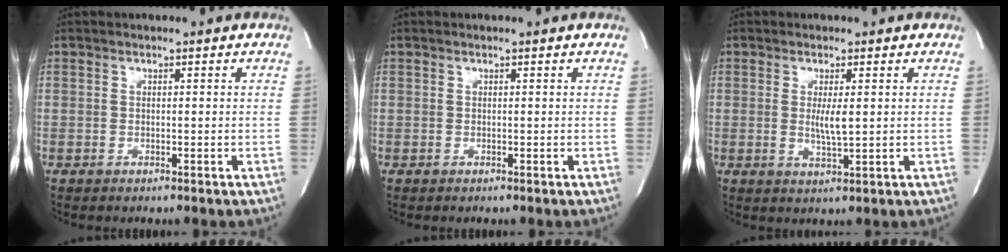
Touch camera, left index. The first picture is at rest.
{"total": 0.0}
{"total": 3.1, "force": [0.2, 0.3, 3.1], "torque": [-0.063, -0.011, 0.007]}